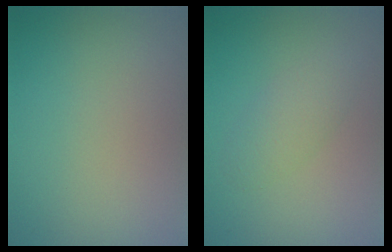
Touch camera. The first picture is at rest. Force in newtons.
{"total": 1.9, "press": 1.9, "slide": 0.2}